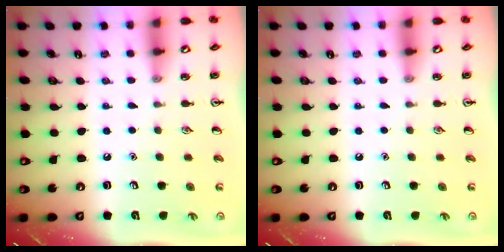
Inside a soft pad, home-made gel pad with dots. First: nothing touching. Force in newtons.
{"total": 0.0}